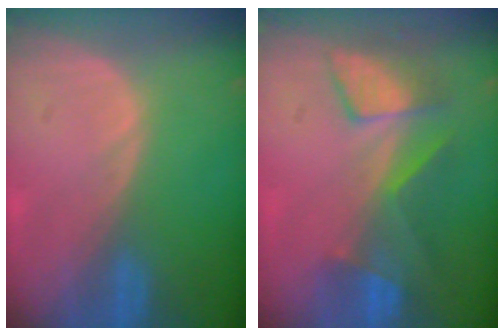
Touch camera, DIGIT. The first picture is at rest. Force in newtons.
{"total": 7.3, "press": 6.9, "slide": 2.5}